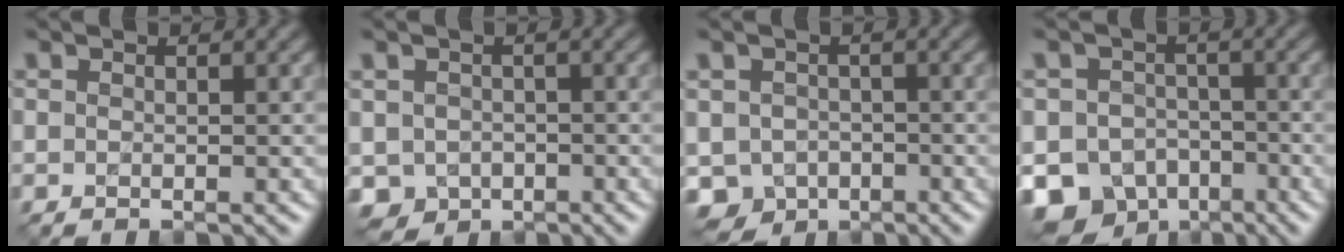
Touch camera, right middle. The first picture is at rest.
{"total": 3.2, "force": [-1.3, 2.8, 1.1], "torque": [-0.019, -0.006, -0.026]}
{"total": 4.7, "force": [-2.2, 3.8, 1.7], "torque": [-0.025, -0.009, -0.041]}
{"total": 8.2, "force": [-4.9, 6.2, 2.4], "torque": [-0.025, -0.014, -0.089]}